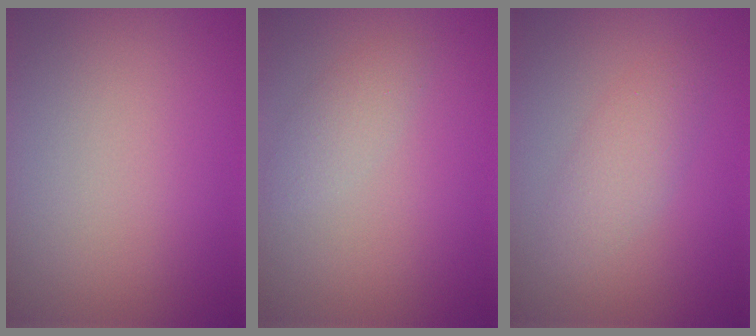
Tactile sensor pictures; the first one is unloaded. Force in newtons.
{"total": 1.5, "press": 1.5, "slide": 0.0}
{"total": 2.3, "press": 2.3, "slide": 0.1}